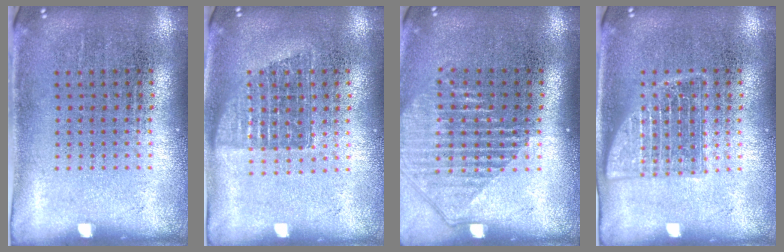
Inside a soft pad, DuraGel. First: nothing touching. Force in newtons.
{"total": 1.2, "press": 1.1, "slide": 0.6}
{"total": 1.3, "press": 1.2, "slide": 0.6}
{"total": 2.5, "press": 2.5, "slide": 0.3}